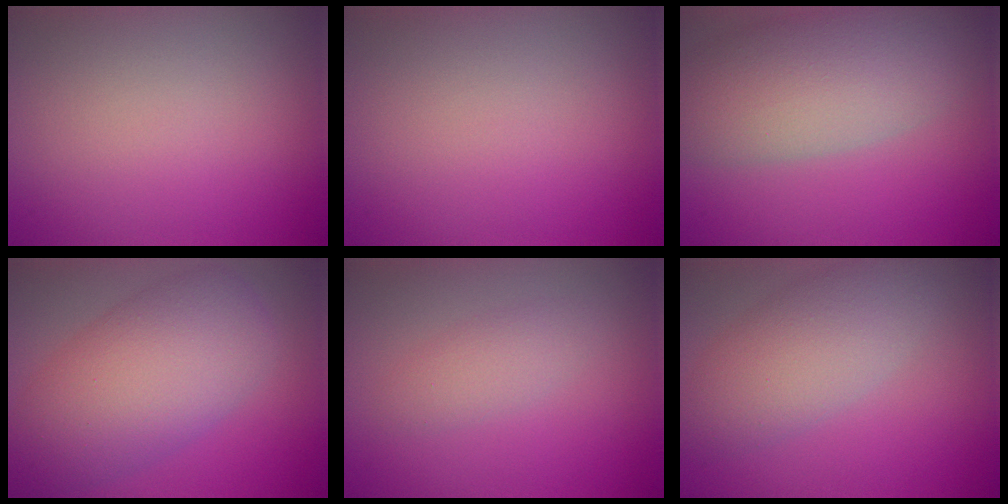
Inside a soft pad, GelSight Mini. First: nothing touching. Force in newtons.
{"total": 0.0}
{"total": 7.6, "press": 7.6, "slide": 0.4}
{"total": 8.5, "press": 8.5, "slide": 0.3}
{"total": 1.9, "press": 1.9, "slide": 0.1}
{"total": 5.1, "press": 5.1, "slide": 0.2}